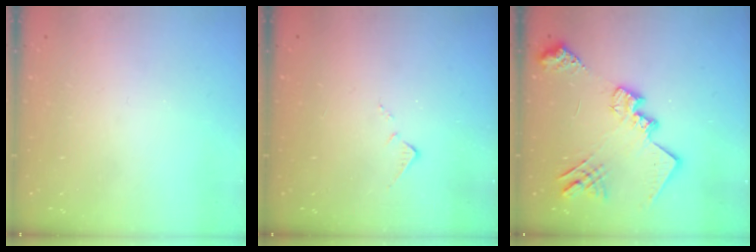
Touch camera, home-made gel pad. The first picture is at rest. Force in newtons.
{"total": 6.7, "press": 6.6, "slide": 0.8}
{"total": 17.7, "press": 17.6, "slide": 0.9}